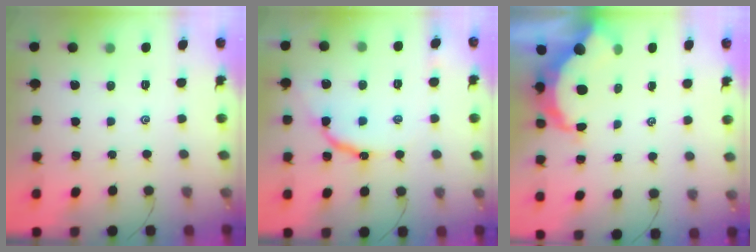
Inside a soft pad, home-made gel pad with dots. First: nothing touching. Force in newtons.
{"total": 9.3, "press": 9.3, "slide": 0.9}
{"total": 7.9, "press": 7.8, "slide": 1.0}